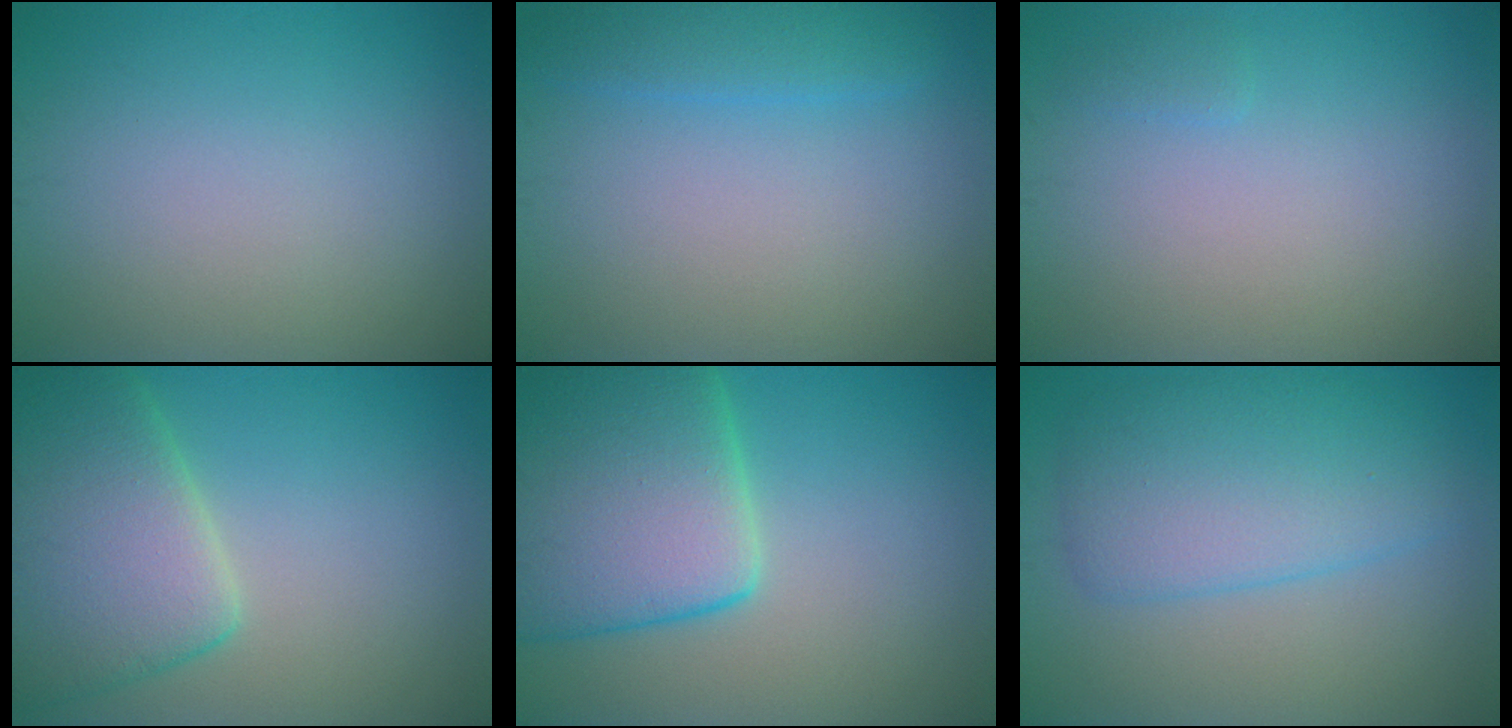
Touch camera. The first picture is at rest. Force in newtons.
{"total": 2.4, "press": 2.4, "slide": 0.2}
{"total": 0.6, "press": 0.6, "slide": 0.1}
{"total": 8.5, "press": 8.5, "slide": 0.4}
{"total": 11.6, "press": 11.5, "slide": 1.0}
{"total": 5.8, "press": 5.8, "slide": 0.3}